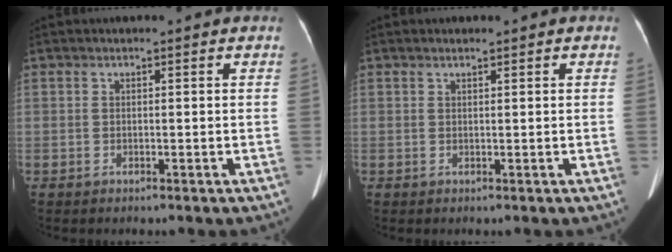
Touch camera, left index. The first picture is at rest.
{"total": 0.8, "force": [0.6, 0.3, 0.3], "torque": [-0.011, 0.004, 0.010]}